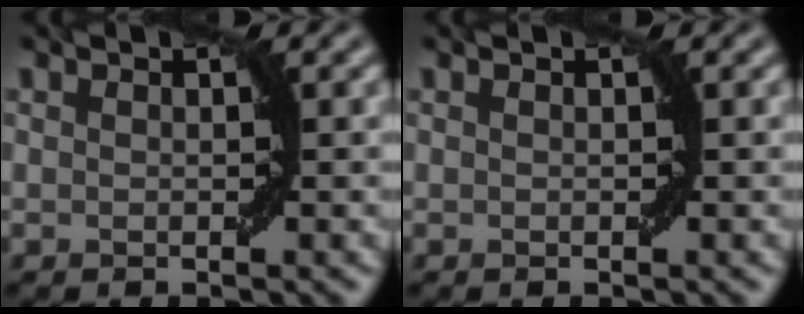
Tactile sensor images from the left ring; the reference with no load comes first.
{"total": 0.0}